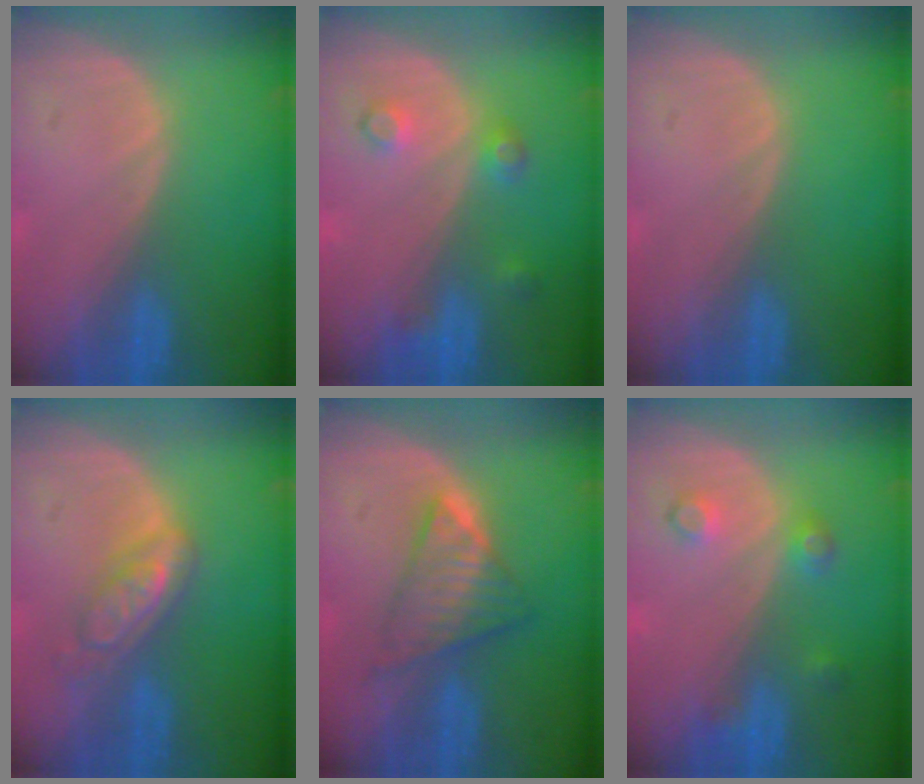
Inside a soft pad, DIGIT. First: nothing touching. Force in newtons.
{"total": 3.7, "press": 3.4, "slide": 1.5}
{"total": 0.0}
{"total": 5.6, "press": 4.9, "slide": 2.8}
{"total": 6.0, "press": 6.0, "slide": 0.8}
{"total": 3.7, "press": 3.4, "slide": 1.5}